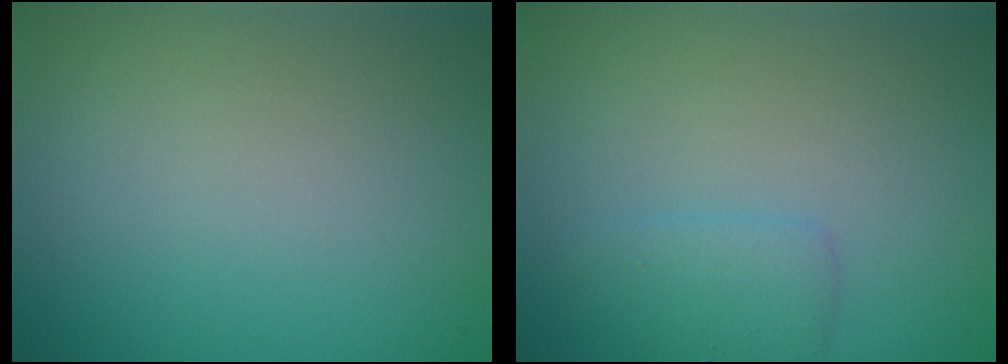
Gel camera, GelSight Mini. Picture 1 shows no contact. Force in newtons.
{"total": 1.7, "press": 1.7, "slide": 0.1}